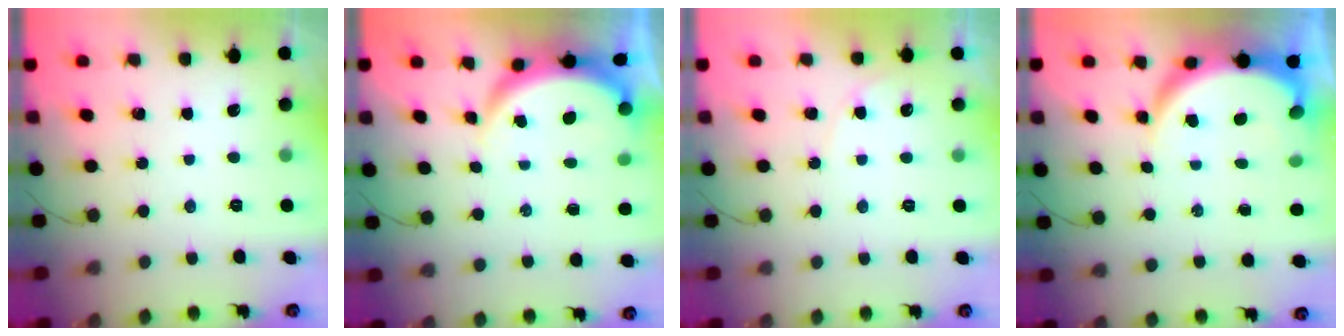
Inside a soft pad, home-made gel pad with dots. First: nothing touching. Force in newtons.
{"total": 5.3, "press": 5.3, "slide": 0.1}
{"total": 4.5, "press": 4.5, "slide": 0.3}
{"total": 8.1, "press": 8.0, "slide": 0.9}